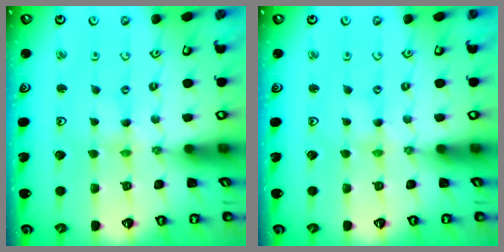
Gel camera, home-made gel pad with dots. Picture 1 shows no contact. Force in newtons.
{"total": 0.0}